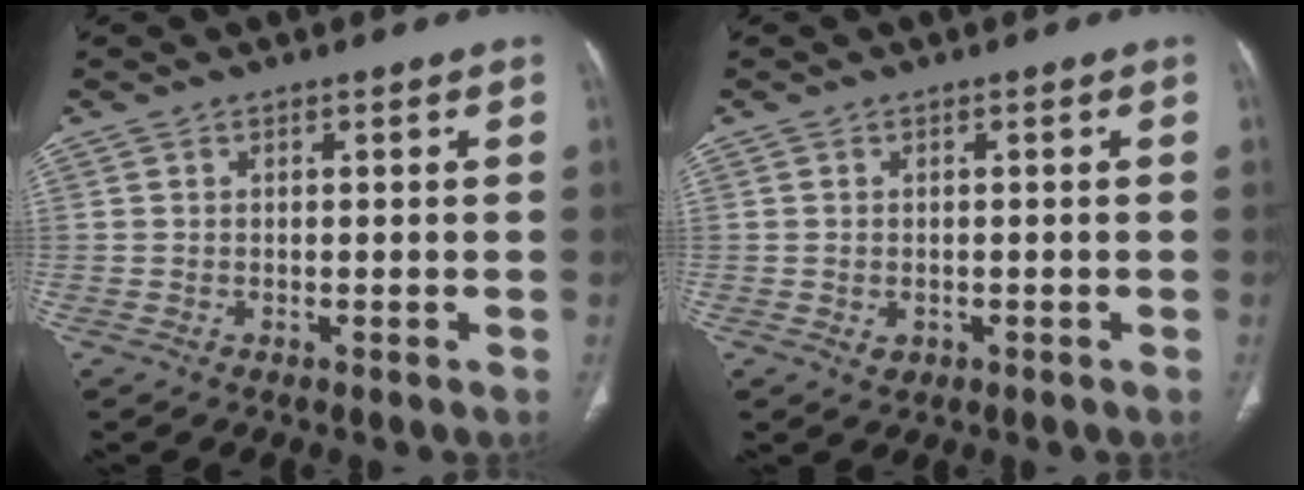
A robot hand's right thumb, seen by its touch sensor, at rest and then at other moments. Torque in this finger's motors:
{"motor_torque": [-0.27, 0.11, -0.28, 0.08, 0.05]}